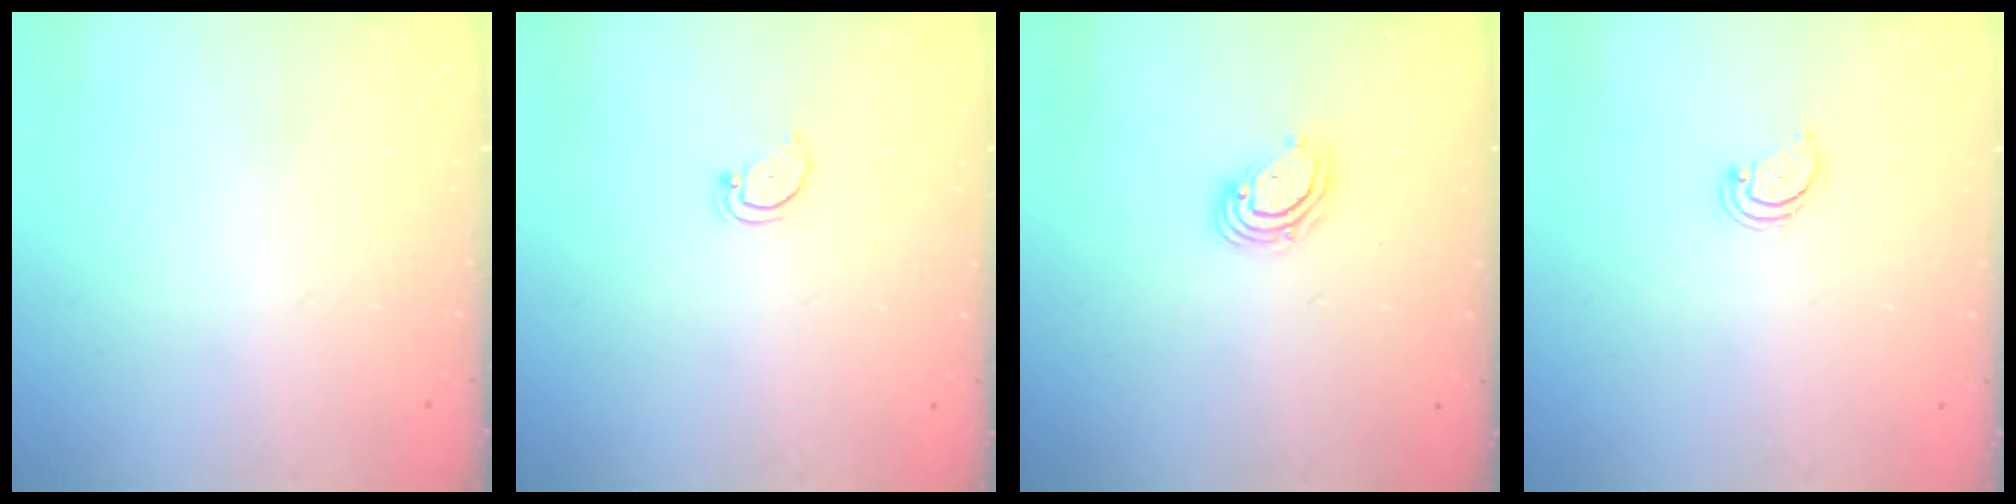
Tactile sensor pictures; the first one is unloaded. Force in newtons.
{"total": 2.5, "press": 2.5, "slide": 0.2}
{"total": 5.4, "press": 5.4, "slide": 0.7}
{"total": 2.6, "press": 2.5, "slide": 0.5}